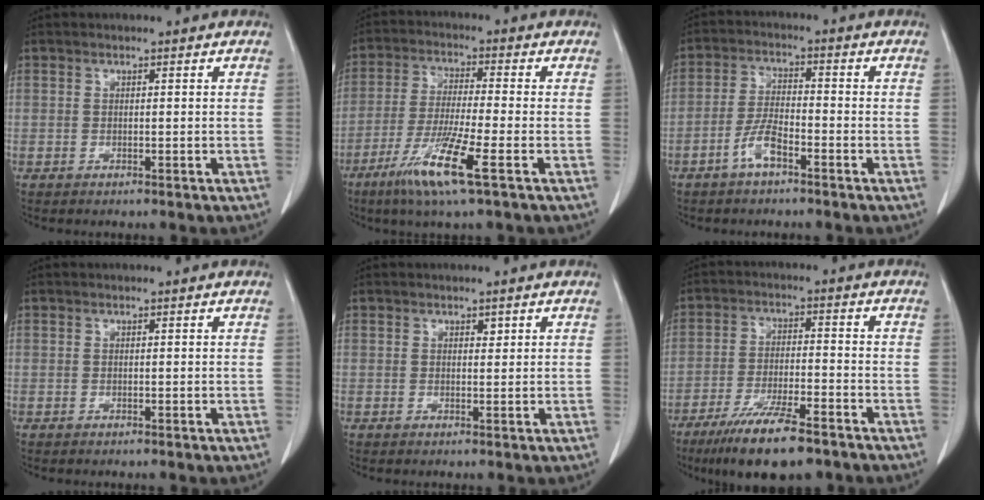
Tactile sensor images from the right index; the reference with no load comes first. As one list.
[{"total": 10.3, "force": [-5.2, -0.3, 8.9], "torque": [-0.178, -0.029, -0.101]}, {"total": 4.9, "force": [-3.0, 1.2, 3.7], "torque": [-0.080, 0.005, -0.060]}, {"total": 0.0}, {"total": 0.8, "force": [0.5, 0.4, 0.4], "torque": [-0.004, -0.003, 0.006]}, {"total": 12.2, "force": [-8.7, 2.2, 8.3], "torque": [-0.144, -0.027, -0.145]}]